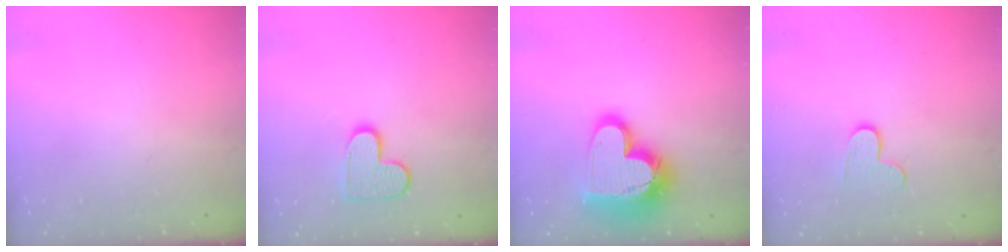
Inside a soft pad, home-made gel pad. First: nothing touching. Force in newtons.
{"total": 9.2, "press": 9.2, "slide": 0.5}
{"total": 19.0, "press": 18.9, "slide": 1.3}
{"total": 5.6, "press": 5.6, "slide": 0.5}